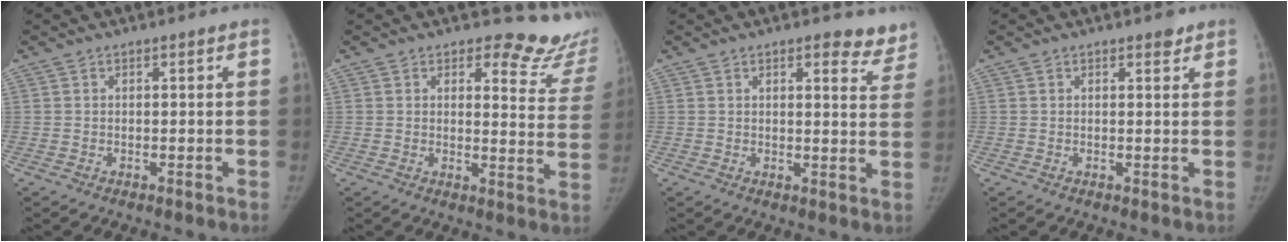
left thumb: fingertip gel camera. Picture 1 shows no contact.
{"total": 13.1, "force": [12.2, 4.2, 2.2], "torque": [0.025, -0.126, 0.108]}
{"total": 6.6, "force": [5.2, 2.5, 3.2], "torque": [-0.002, -0.027, 0.049]}
{"total": 1.3, "force": [1.0, 0.6, 0.6], "torque": [-0.002, -0.006, 0.011]}